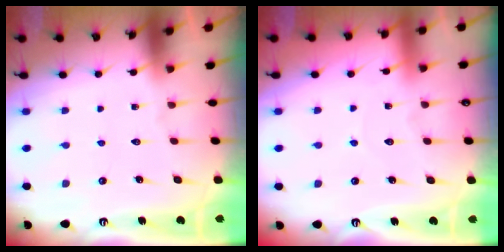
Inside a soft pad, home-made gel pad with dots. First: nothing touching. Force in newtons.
{"total": 2.6, "press": 2.6, "slide": 0.2}